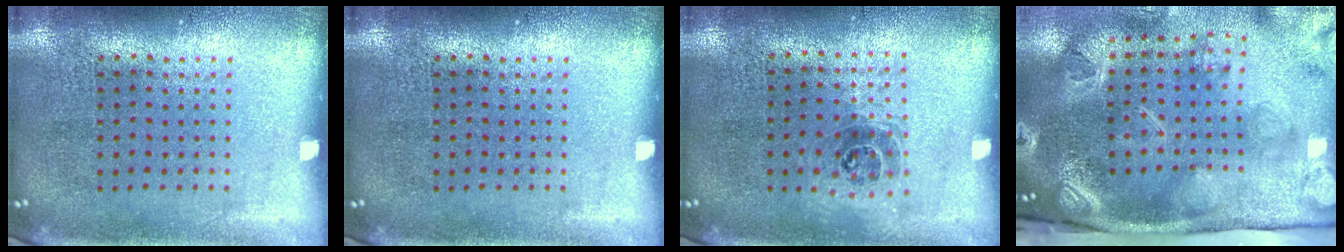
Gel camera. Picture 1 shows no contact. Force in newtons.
{"total": 0.0}
{"total": 1.0, "press": 0.9, "slide": 0.5}
{"total": 4.6, "press": 3.2, "slide": 3.3}